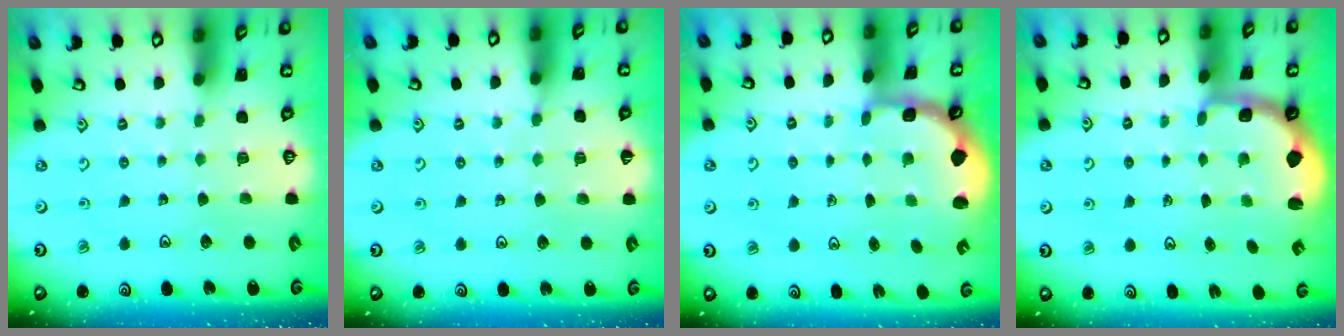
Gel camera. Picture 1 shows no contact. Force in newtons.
{"total": 5.3, "press": 5.2, "slide": 1.1}
{"total": 2.2, "press": 1.9, "slide": 1.1}
{"total": 2.2, "press": 1.5, "slide": 1.6}